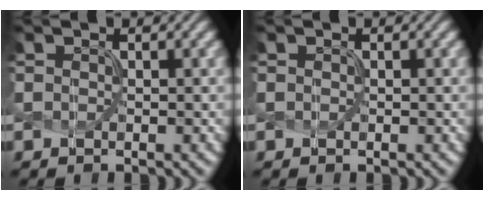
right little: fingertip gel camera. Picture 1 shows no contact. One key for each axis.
{"total": 0.0}